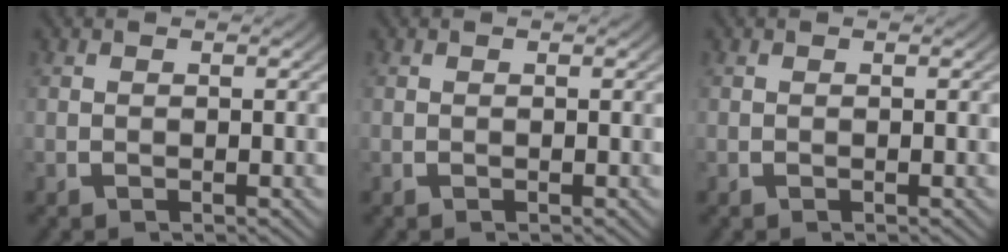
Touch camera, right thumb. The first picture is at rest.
{"total": 0.0}
{"total": 0.0}